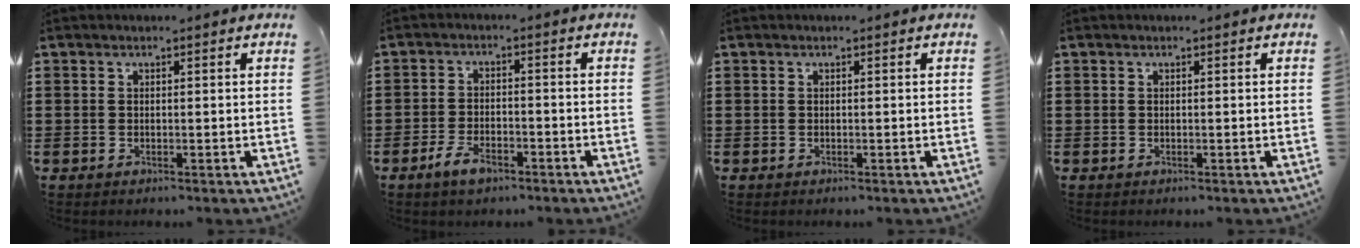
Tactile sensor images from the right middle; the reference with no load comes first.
{"total": 4.3, "force": [-2.8, 1.9, 2.7], "torque": [-0.058, 0.005, -0.055]}
{"total": 0.0}
{"total": 0.0}